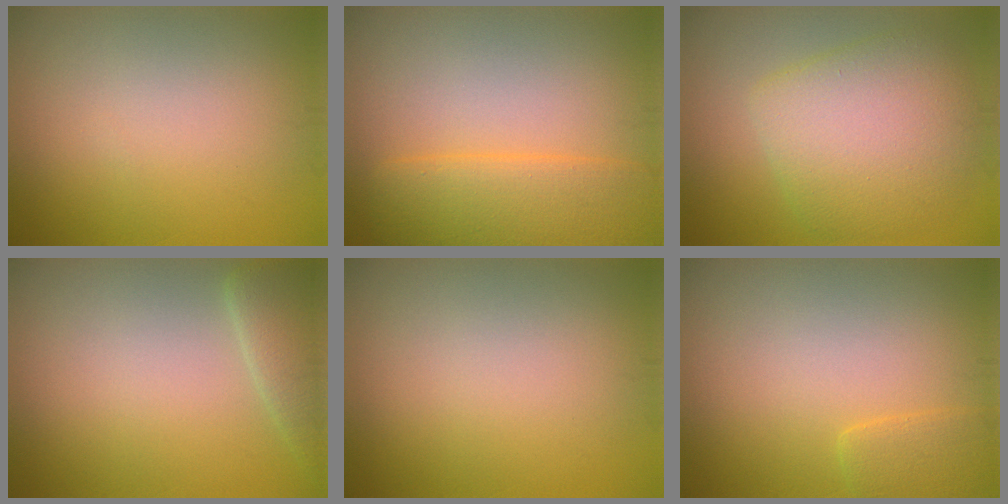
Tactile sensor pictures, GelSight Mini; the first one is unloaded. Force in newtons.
{"total": 5.5, "press": 5.5, "slide": 0.2}
{"total": 6.7, "press": 6.7, "slide": 0.3}
{"total": 3.4, "press": 3.4, "slide": 0.2}
{"total": 0.0}
{"total": 1.9, "press": 1.8, "slide": 0.3}